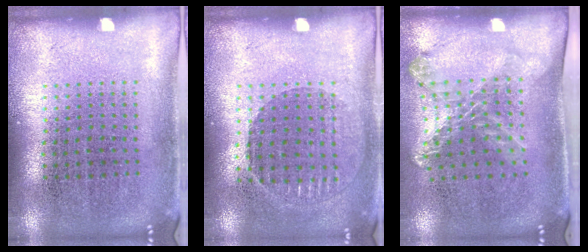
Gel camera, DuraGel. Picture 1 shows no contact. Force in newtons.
{"total": 0.9, "press": 0.8, "slide": 0.4}
{"total": 1.7, "press": 1.3, "slide": 1.1}